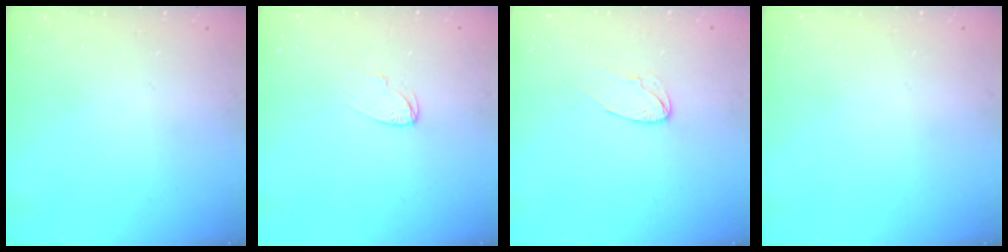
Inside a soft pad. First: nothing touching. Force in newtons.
{"total": 3.9, "press": 3.9, "slide": 0.4}
{"total": 6.1, "press": 6.1, "slide": 0.5}
{"total": 0.0}